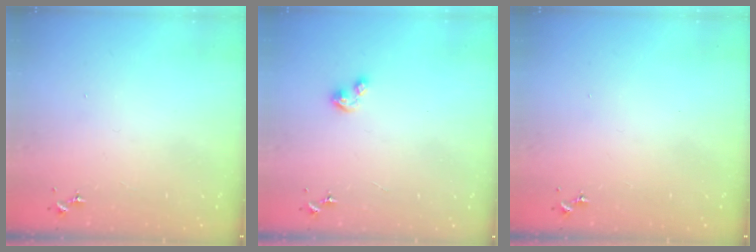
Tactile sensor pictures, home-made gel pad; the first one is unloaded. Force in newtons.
{"total": 3.7, "press": 3.7, "slide": 0.3}
{"total": 0.0}